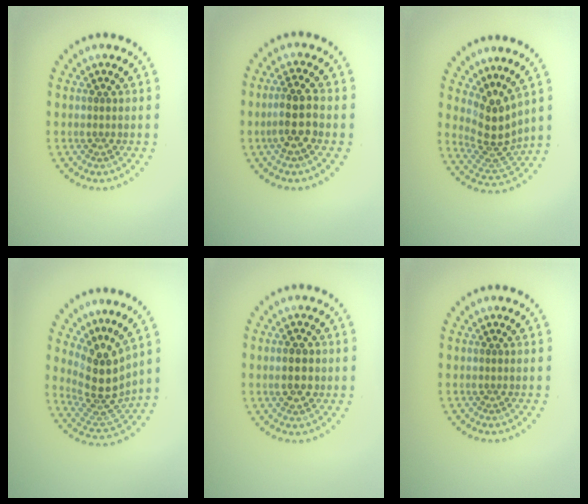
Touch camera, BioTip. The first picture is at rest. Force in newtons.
{"total": 2.9, "press": 2.6, "slide": 1.3}
{"total": 3.8, "press": 2.7, "slide": 2.7}
{"total": 4.6, "press": 3.4, "slide": 3.0}
{"total": 3.2, "press": 3.2, "slide": 0.1}
{"total": 0.0}